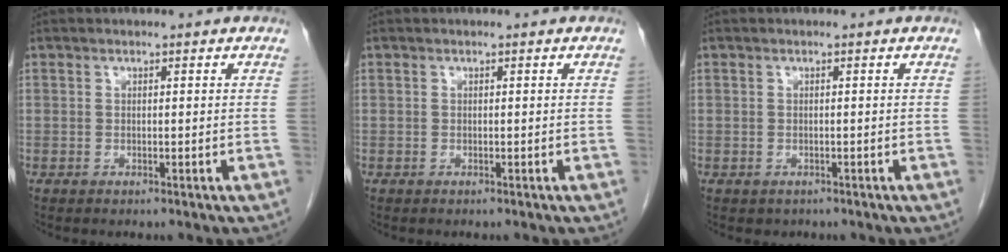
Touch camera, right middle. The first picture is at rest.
{"total": 0.0}
{"total": 0.9, "force": [-0.5, 0.7, 0.1], "torque": [-0.007, 0.002, -0.001]}